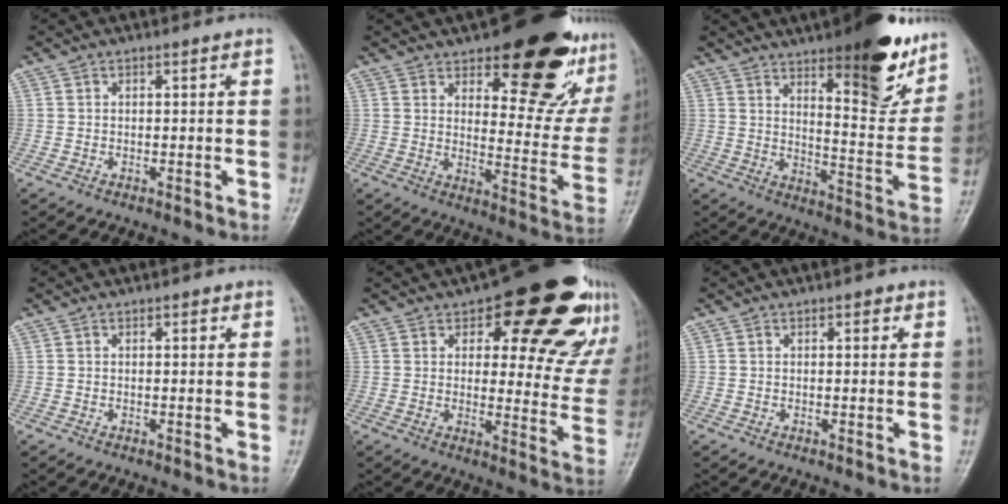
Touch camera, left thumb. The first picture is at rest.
{"total": 21.4, "force": [13.6, 8.5, 14.1], "torque": [-0.138, -0.090, 0.178]}
{"total": 21.6, "force": [13.8, 6.6, 15.2], "torque": [-0.165, -0.072, 0.199]}
{"total": 0.9, "force": [0.5, 0.5, 0.6], "torque": [-0.001, 0.000, 0.004]}
{"total": 21.4, "force": [12.4, 9.3, 14.8], "torque": [-0.130, -0.051, 0.150]}
{"total": 1.4, "force": [0.7, 0.8, 0.9], "torque": [-0.002, 0.000, 0.006]}